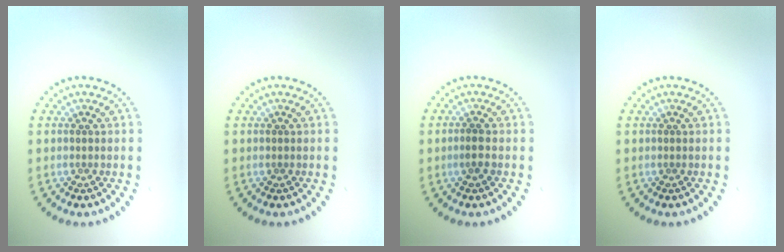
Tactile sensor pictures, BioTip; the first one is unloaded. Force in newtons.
{"total": 0.0}
{"total": 1.2, "press": 1.1, "slide": 0.4}
{"total": 0.0}